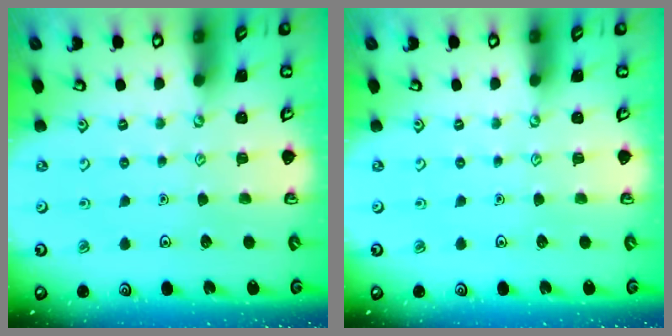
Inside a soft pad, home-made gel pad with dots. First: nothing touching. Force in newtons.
{"total": 0.0}